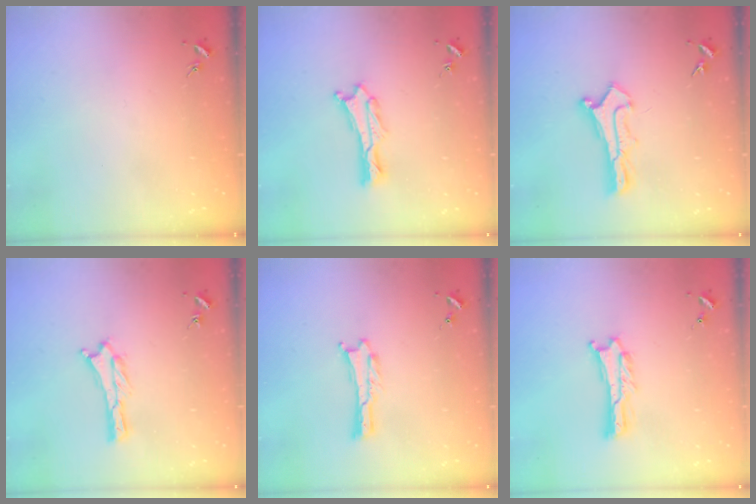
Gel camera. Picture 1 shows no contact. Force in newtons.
{"total": 0.9, "press": 0.9, "slide": 0.2}
{"total": 1.1, "press": 1.1, "slide": 0.1}
{"total": 0.0}
{"total": 0.0}
{"total": 1.0, "press": 1.0, "slide": 0.2}